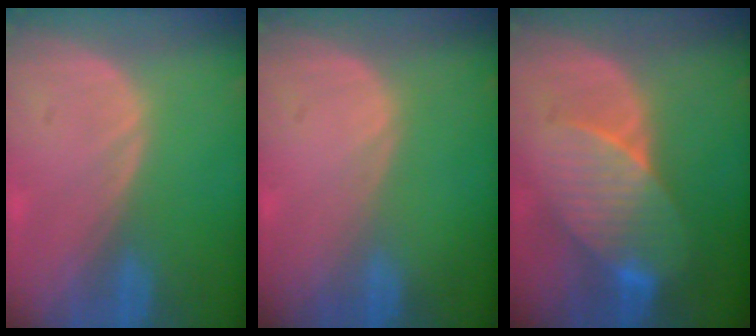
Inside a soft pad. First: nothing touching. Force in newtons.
{"total": 0.0}
{"total": 7.5, "press": 7.3, "slide": 1.4}